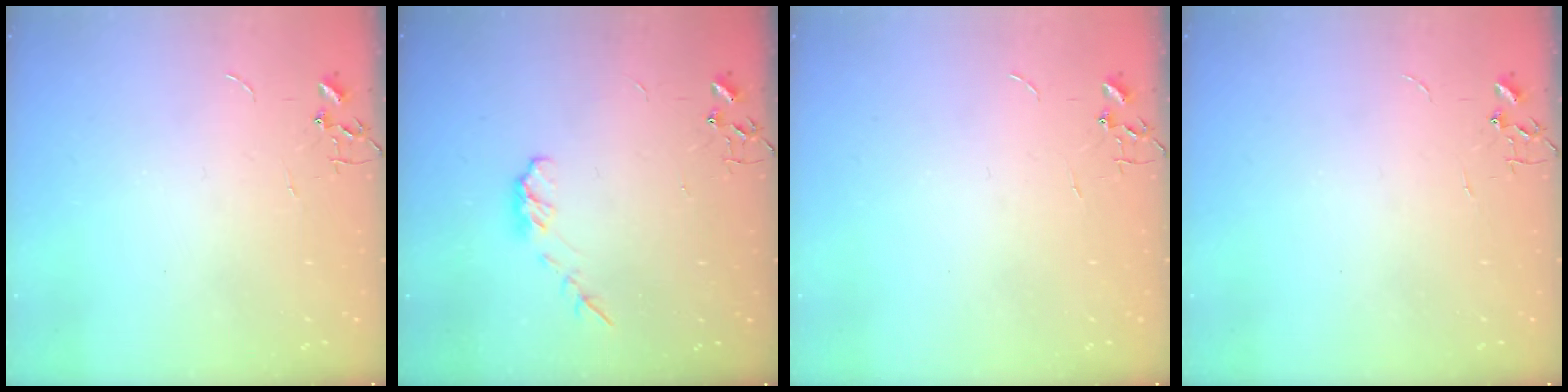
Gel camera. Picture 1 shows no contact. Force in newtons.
{"total": 5.4, "press": 5.3, "slide": 0.7}
{"total": 0.0}
{"total": 0.0}